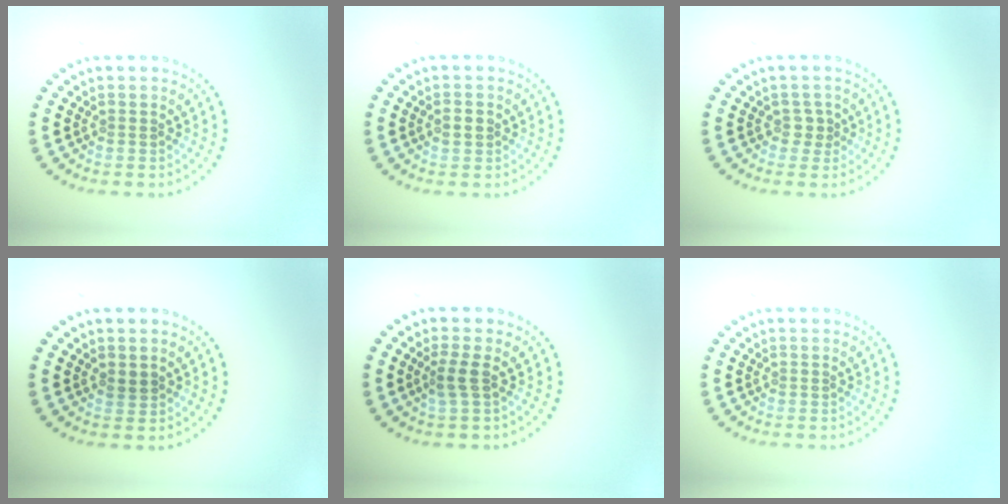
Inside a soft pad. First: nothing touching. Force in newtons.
{"total": 1.1, "press": 1.1, "slide": 0.1}
{"total": 1.0, "press": 0.8, "slide": 0.6}
{"total": 0.7, "press": 0.7, "slide": 0.3}
{"total": 1.6, "press": 1.3, "slide": 1.0}
{"total": 0.0}